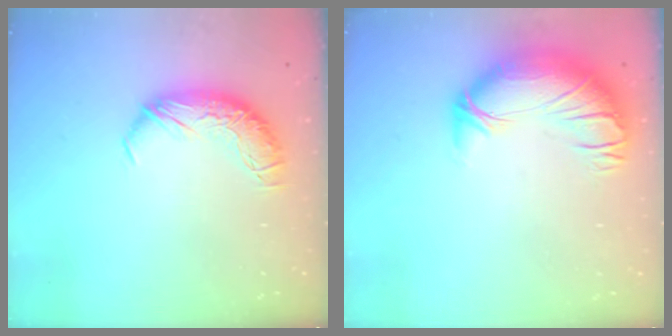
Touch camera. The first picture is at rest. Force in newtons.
{"total": 3.7, "press": 1.9, "slide": 3.2}